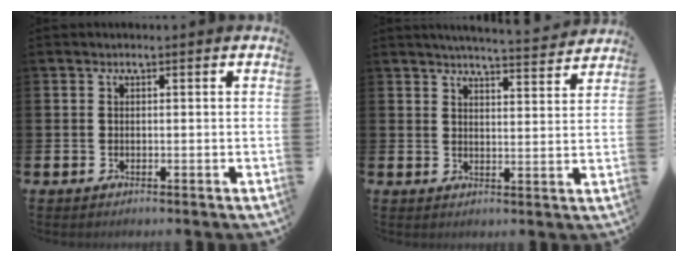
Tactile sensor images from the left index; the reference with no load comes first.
{"total": 4.7, "force": [4.6, -0.4, 0.9], "torque": [-0.019, -0.035, 0.079]}